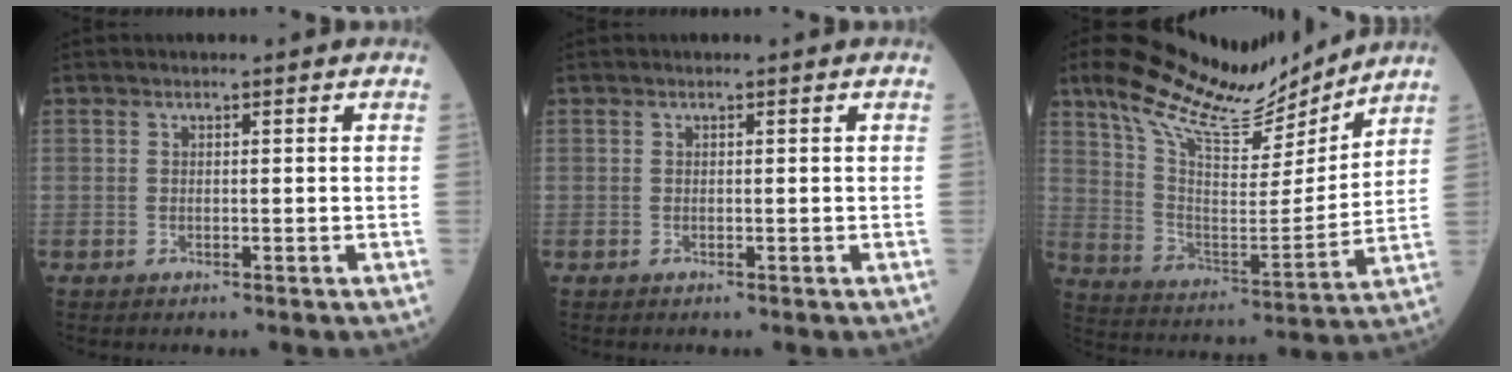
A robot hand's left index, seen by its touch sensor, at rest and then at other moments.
{"total": 0.0}
{"total": 17.4, "force": [14.7, 3.7, 8.4], "torque": [-0.156, -0.008, 0.255]}